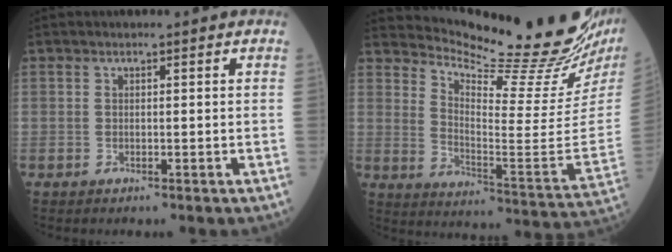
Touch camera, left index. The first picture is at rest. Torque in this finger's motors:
{"motor_torque": [0.80, -1.34, 0.15, -0.01]}